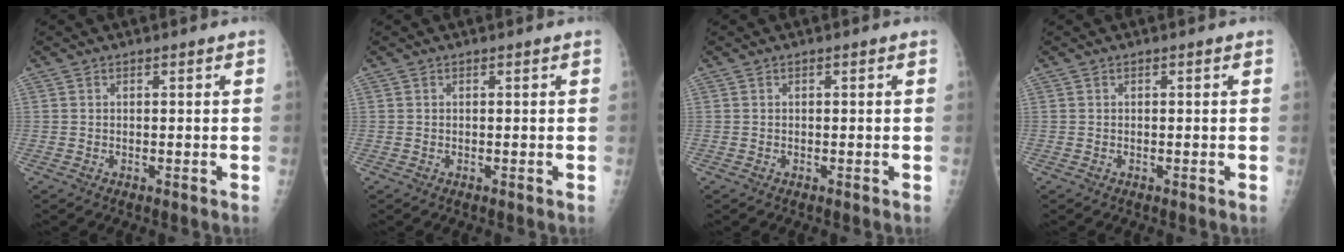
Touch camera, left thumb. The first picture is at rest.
{"total": 0.0}
{"total": 0.0}
{"total": 0.0}